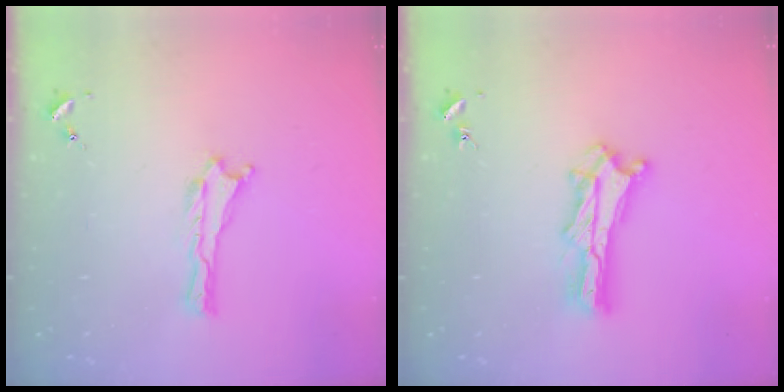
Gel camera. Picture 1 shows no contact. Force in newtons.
{"total": 5.6, "press": 5.6, "slide": 0.6}